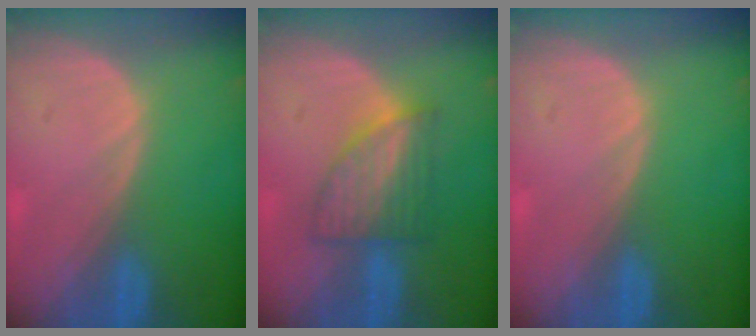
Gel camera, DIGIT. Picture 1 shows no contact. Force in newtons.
{"total": 6.0, "press": 5.9, "slide": 1.0}
{"total": 0.0}